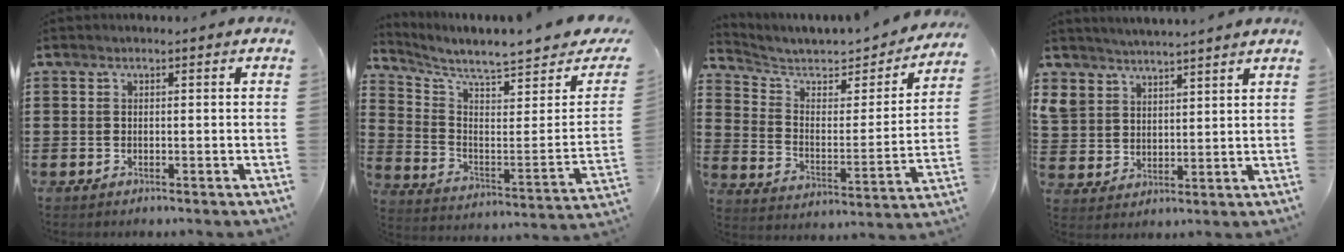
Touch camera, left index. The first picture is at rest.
{"total": 6.0, "force": [5.3, -0.2, 2.8], "torque": [-0.076, -0.060, 0.083]}
{"total": 5.3, "force": [4.6, 1.8, 2.1], "torque": [-0.067, -0.029, 0.073]}
{"total": 4.3, "force": [4.1, 1.2, -0.6], "torque": [-0.011, -0.020, 0.075]}